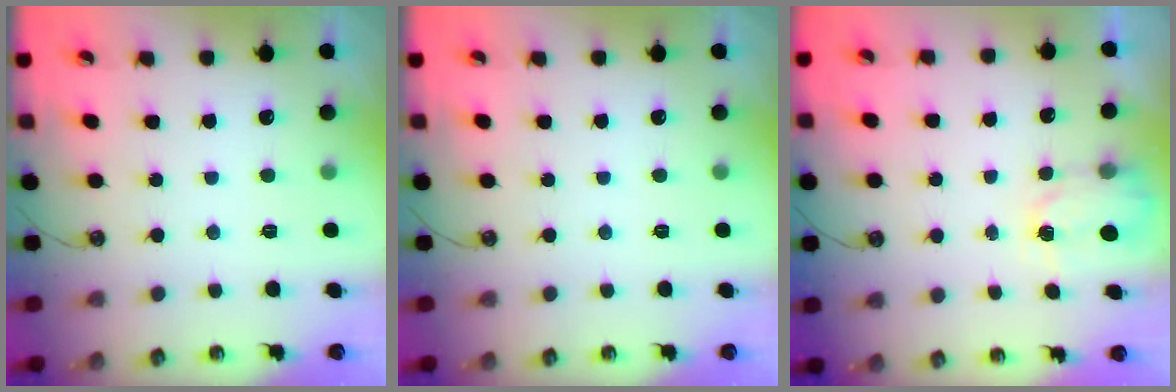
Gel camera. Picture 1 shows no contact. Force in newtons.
{"total": 0.0}
{"total": 2.4, "press": 2.4, "slide": 0.5}